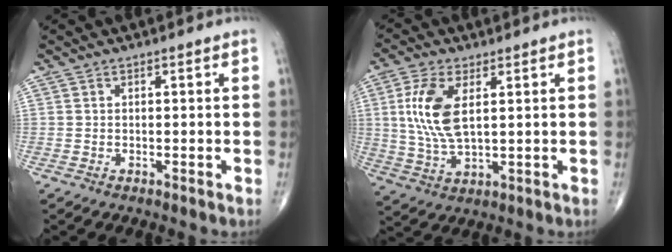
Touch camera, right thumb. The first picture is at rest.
{"total": 10.5, "force": [2.4, 4.8, 9.1], "torque": [-0.198, -0.006, 0.052]}